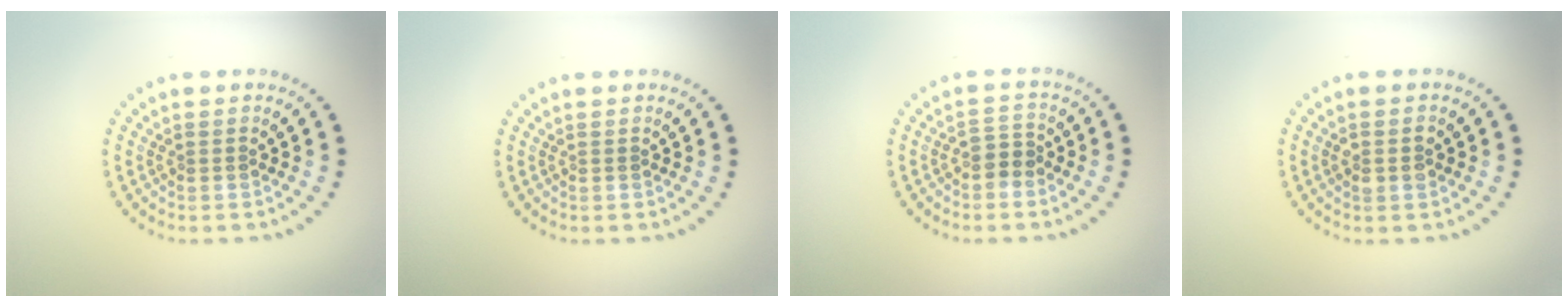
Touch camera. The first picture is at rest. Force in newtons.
{"total": 0.0}
{"total": 1.9, "press": 1.6, "slide": 1.1}
{"total": 1.2, "press": 1.2, "slide": 0.2}